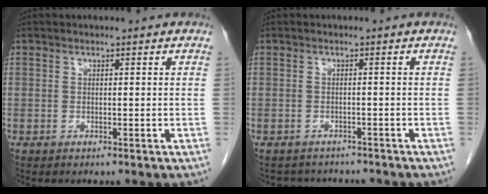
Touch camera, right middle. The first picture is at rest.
{"total": 4.7, "force": [-4.4, 1.7, 0.3], "torque": [-0.003, 0.003, -0.055]}